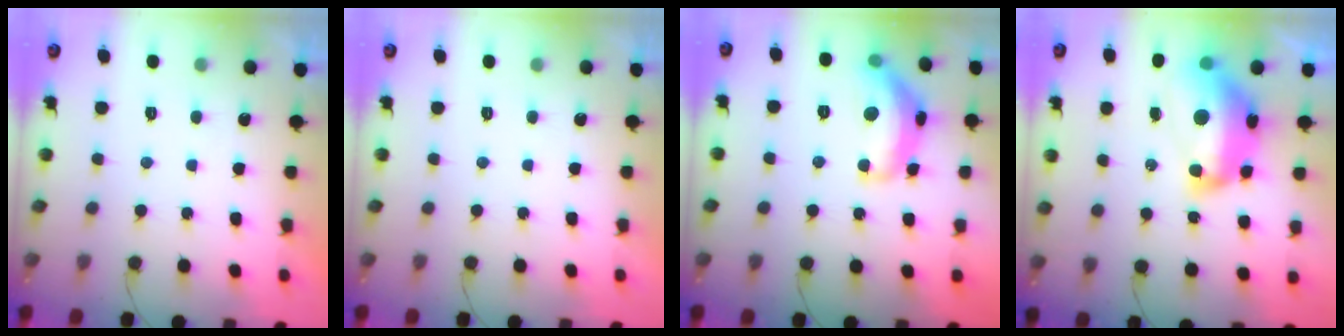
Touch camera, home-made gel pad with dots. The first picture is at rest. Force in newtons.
{"total": 0.0}
{"total": 15.6, "press": 15.6, "slide": 0.9}
{"total": 17.3, "press": 17.2, "slide": 1.8}